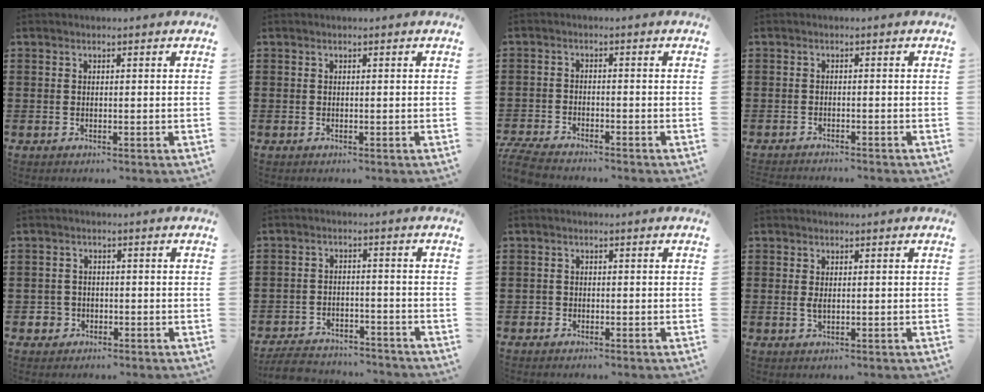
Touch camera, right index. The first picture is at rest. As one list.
[{"total": 0.0}, {"total": 3.5, "force": [-3.4, 0.3, 0.6], "torque": [-0.025, -0.004, -0.075]}, {"total": 1.2, "force": [-1.2, 0.0, 0.0], "torque": [-0.004, 0.002, -0.026]}, {"total": 2.5, "force": [-1.2, 2.1, 0.3], "torque": [-0.013, 0.003, -0.028]}, {"total": 5.3, "force": [-5.1, 1.1, 0.8], "torque": [-0.024, 0.008, -0.105]}, {"total": 1.1, "force": [-0.8, 0.8, 0.1], "torque": [-0.003, 0.004, -0.018]}, {"total": 1.6, "force": [0.1, 0.7, 1.4], "torque": [-0.029, 0.003, 0.001]}]